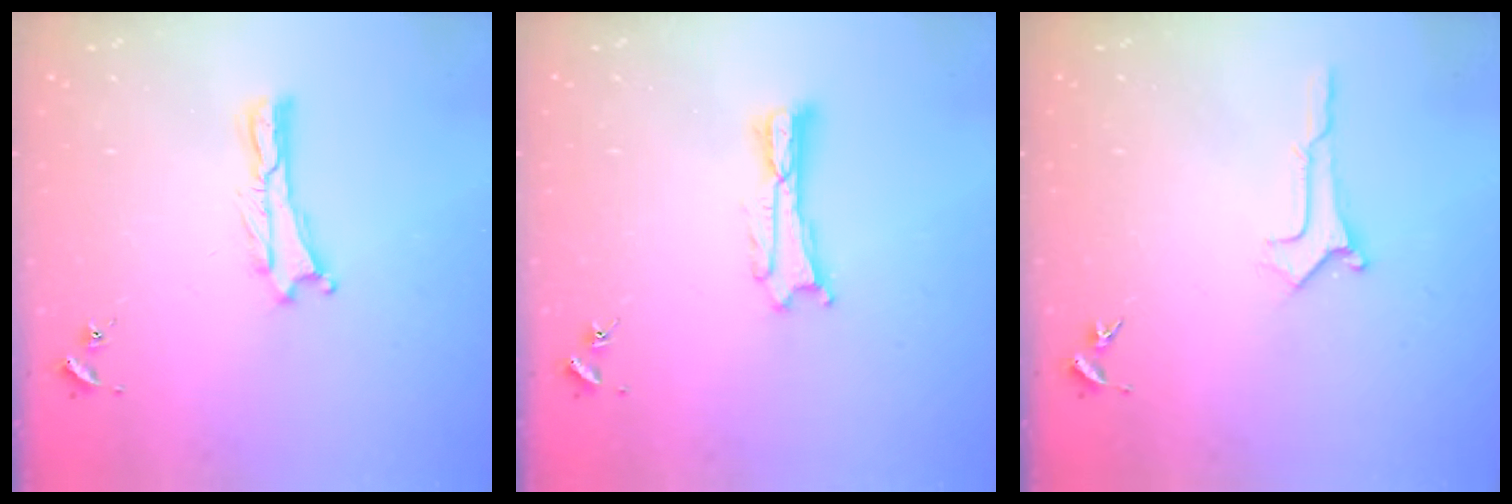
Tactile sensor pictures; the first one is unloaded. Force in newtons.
{"total": 0.9, "press": 0.9, "slide": 0.2}
{"total": 0.6, "press": 0.6, "slide": 0.1}